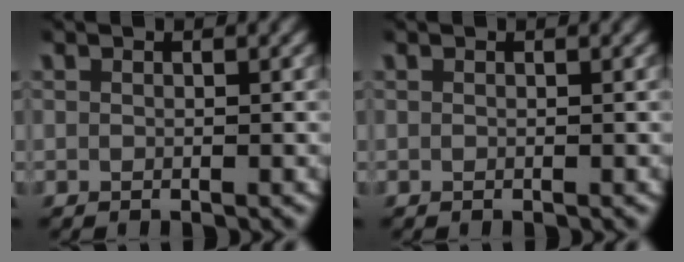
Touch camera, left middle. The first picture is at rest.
{"total": 0.0}